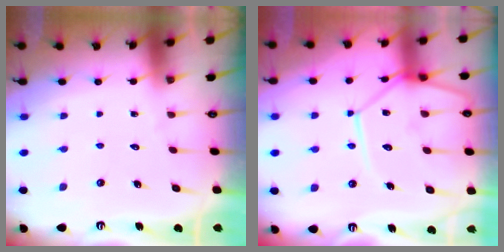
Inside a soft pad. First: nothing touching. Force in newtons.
{"total": 13.9, "press": 13.8, "slide": 1.5}